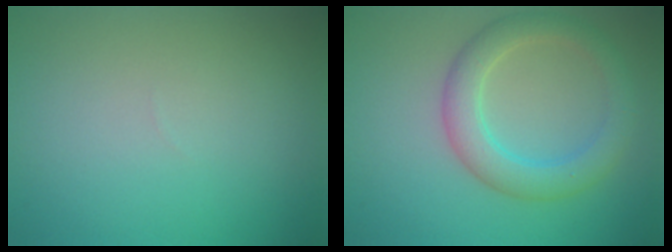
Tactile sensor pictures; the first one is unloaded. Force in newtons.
{"total": 4.3, "press": 4.2, "slide": 0.2}